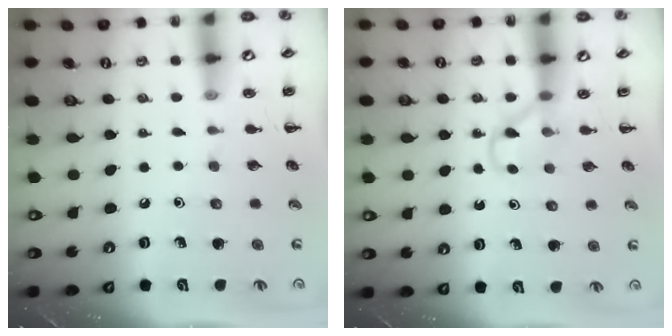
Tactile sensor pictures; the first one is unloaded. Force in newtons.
{"total": 3.2, "press": 3.1, "slide": 1.0}